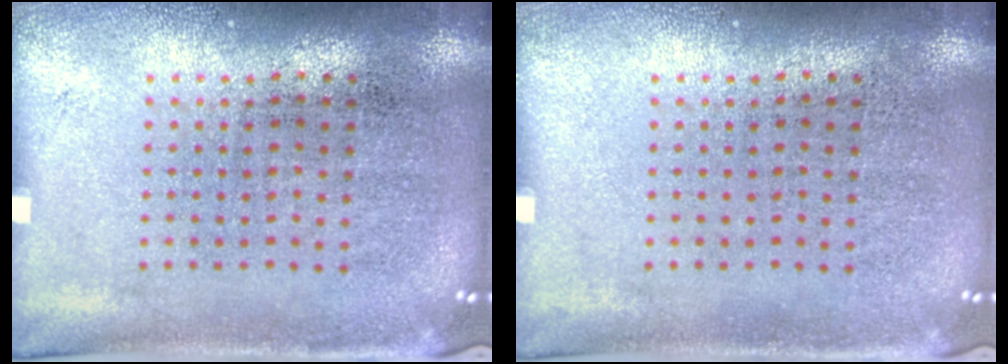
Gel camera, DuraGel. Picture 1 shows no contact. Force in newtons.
{"total": 0.0}